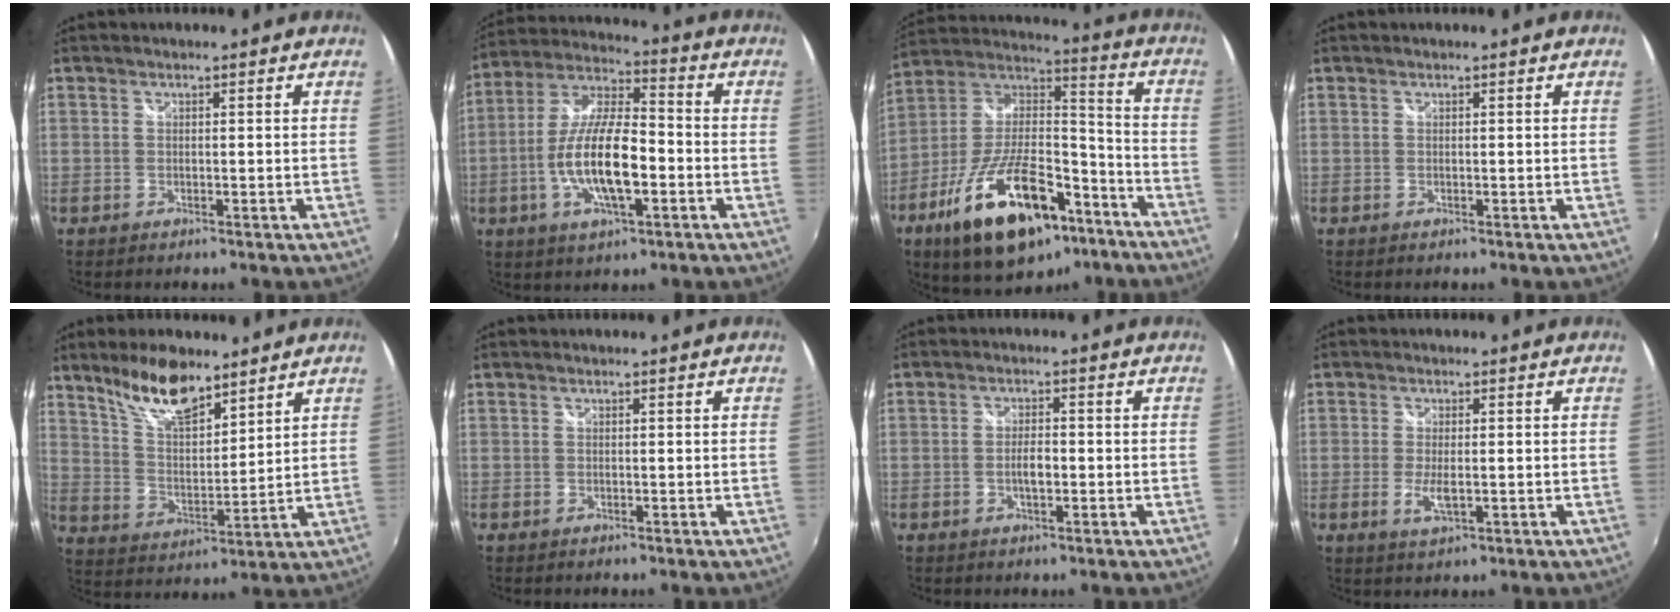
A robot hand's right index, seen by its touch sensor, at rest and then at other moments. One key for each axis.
{"total": 14.6, "fx": -3.8, "fy": 4.9, "fz": 13.2, "tx": -0.265, "ty": -0.002, "tz": -0.071}
{"total": 25.9, "fx": -13.9, "fy": 11.6, "fz": 18.5, "tx": -0.337, "ty": -0.007, "tz": -0.217}
{"total": 0.0}
{"total": 12.1, "fx": 9.0, "fy": 4.1, "fz": 6.9, "tx": -0.122, "ty": 0.004, "tz": 0.171}
{"total": 0.0}
{"total": 2.9, "fx": -0.7, "fy": 1.2, "fz": 2.6, "tx": -0.047, "ty": 0.000, "tz": -0.012}
{"total": 3.7, "fx": -0.7, "fy": 1.2, "fz": 3.4, "tx": -0.067, "ty": -0.009, "tz": -0.011}